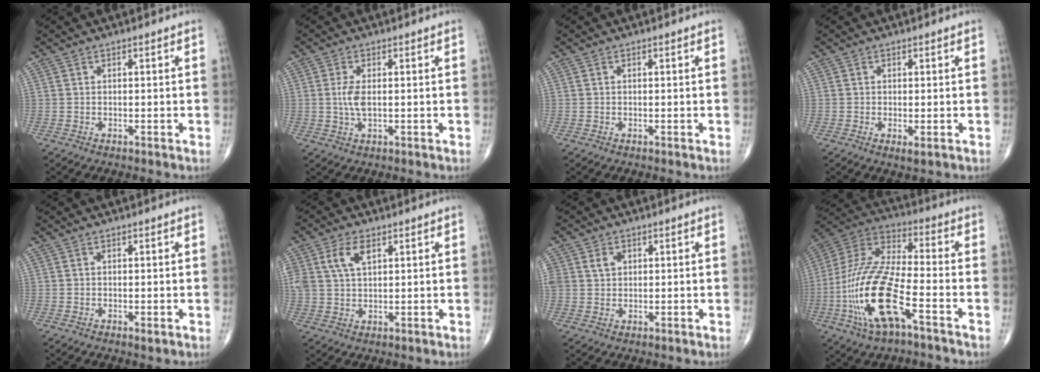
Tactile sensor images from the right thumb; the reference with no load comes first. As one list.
[{"total": 3.5, "force": [0.2, 1.4, 3.2], "torque": [-0.075, -0.003, 0.007]}, {"total": 0.0}, {"total": 1.6, "force": [-0.5, 0.4, 1.4], "torque": [-0.030, -0.008, -0.008]}, {"total": 0.7, "force": [-0.1, 0.3, 0.6], "torque": [-0.010, -0.004, -0.001]}, {"total": 6.2, "force": [2.6, 3.3, 4.5], "torque": [-0.089, -0.002, 0.054]}, {"total": 3.4, "force": [1.2, 2.7, 1.6], "torque": [-0.018, -0.001, 0.026]}, {"total": 20.3, "force": [-7.4, 6.9, 17.6], "torque": [-0.385, 0.031, -0.134]}]